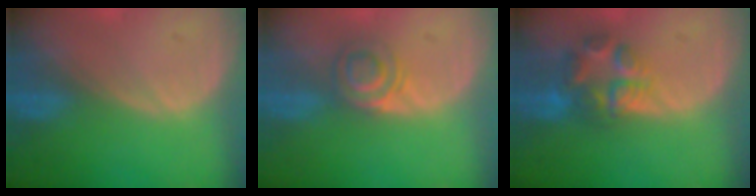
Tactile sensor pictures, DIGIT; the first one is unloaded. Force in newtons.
{"total": 4.0, "press": 3.9, "slide": 0.8}
{"total": 6.9, "press": 5.9, "slide": 3.6}